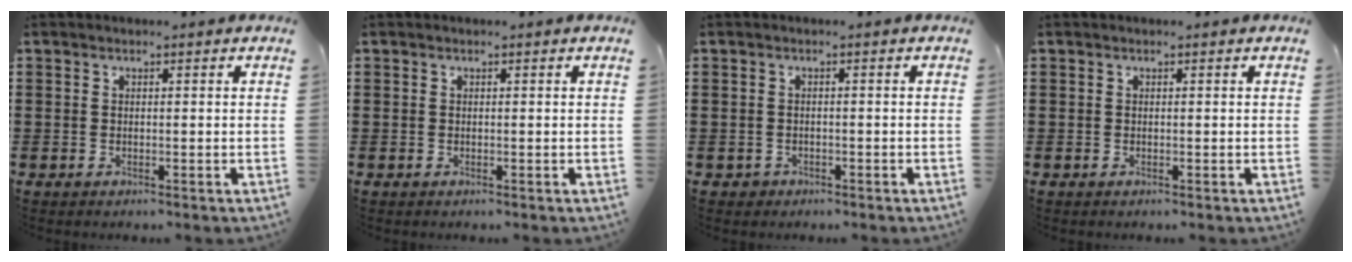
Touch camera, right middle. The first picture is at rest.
{"total": 0.0}
{"total": 0.7, "force": [-0.5, 0.5, 0.0], "torque": [-0.003, 0.002, -0.012]}
{"total": 0.0}